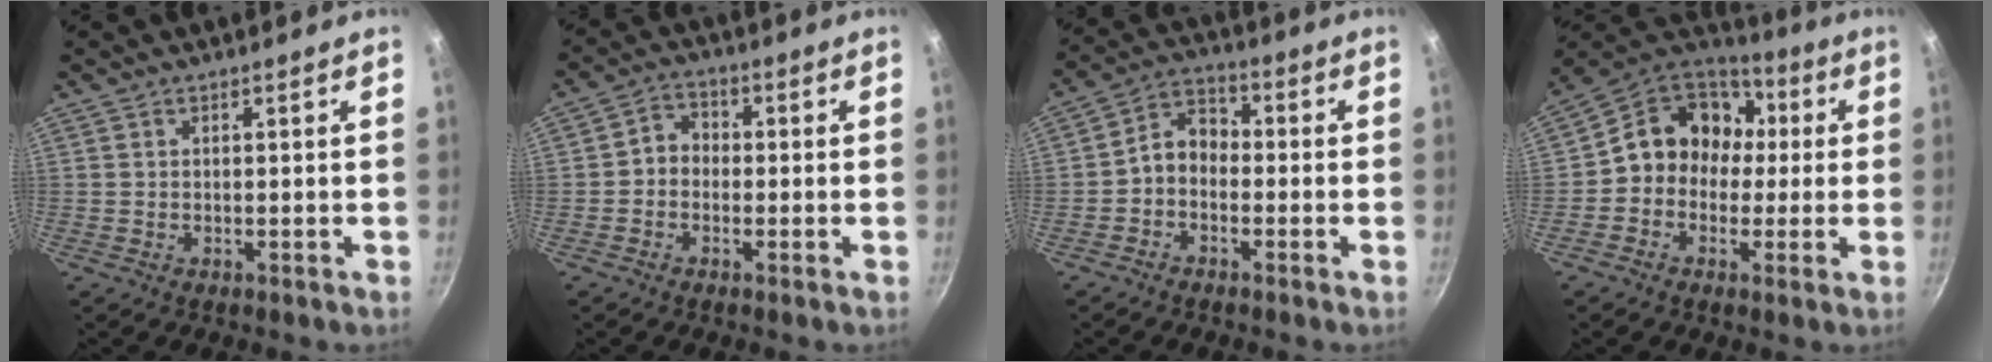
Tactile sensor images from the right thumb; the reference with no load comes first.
{"total": 4.2, "force": [-0.7, 3.6, 2.1], "torque": [-0.013, 0.016, -0.024]}
{"total": 5.8, "force": [-1.7, 4.3, 3.5], "torque": [-0.046, 0.036, -0.046]}
{"total": 13.5, "force": [0.7, 11.8, 6.6], "torque": [-0.059, 0.040, -0.012]}